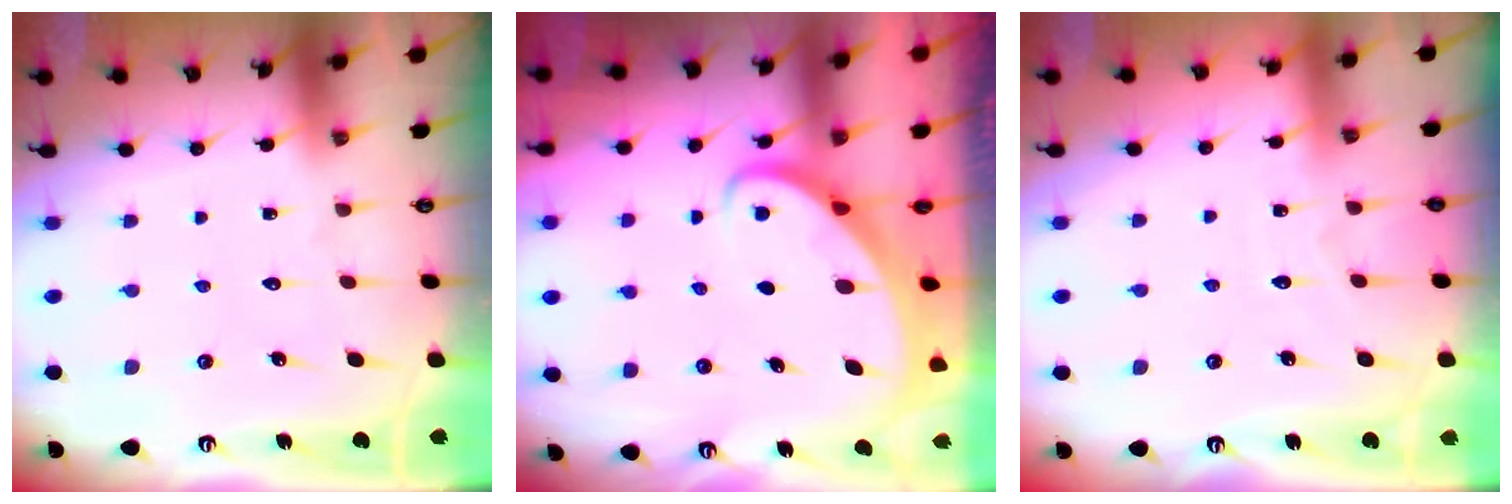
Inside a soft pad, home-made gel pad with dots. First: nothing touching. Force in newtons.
{"total": 2.6, "press": 2.6, "slide": 0.3}
{"total": 2.9, "press": 2.9, "slide": 0.4}